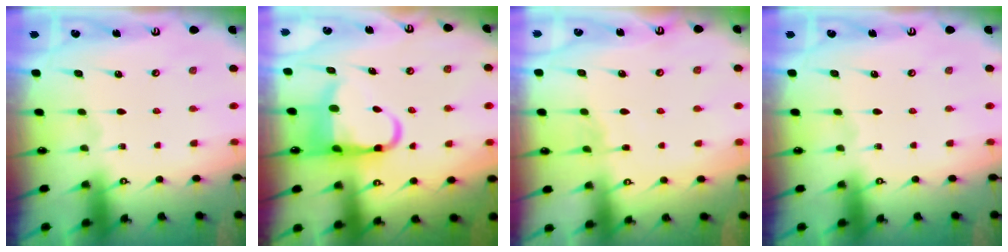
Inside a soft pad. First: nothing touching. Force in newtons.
{"total": 9.4, "press": 9.2, "slide": 2.0}
{"total": 3.4, "press": 3.3, "slide": 0.6}
{"total": 0.0}